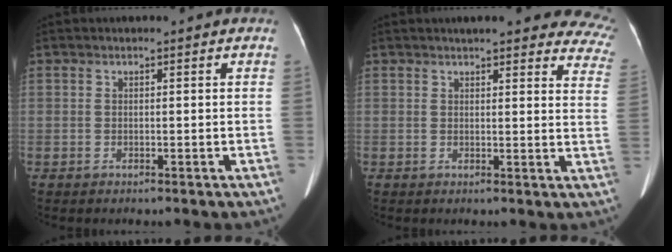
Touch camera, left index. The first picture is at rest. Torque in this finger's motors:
{"motor_torque": [0.65, -0.82, 0.33, 0.06]}